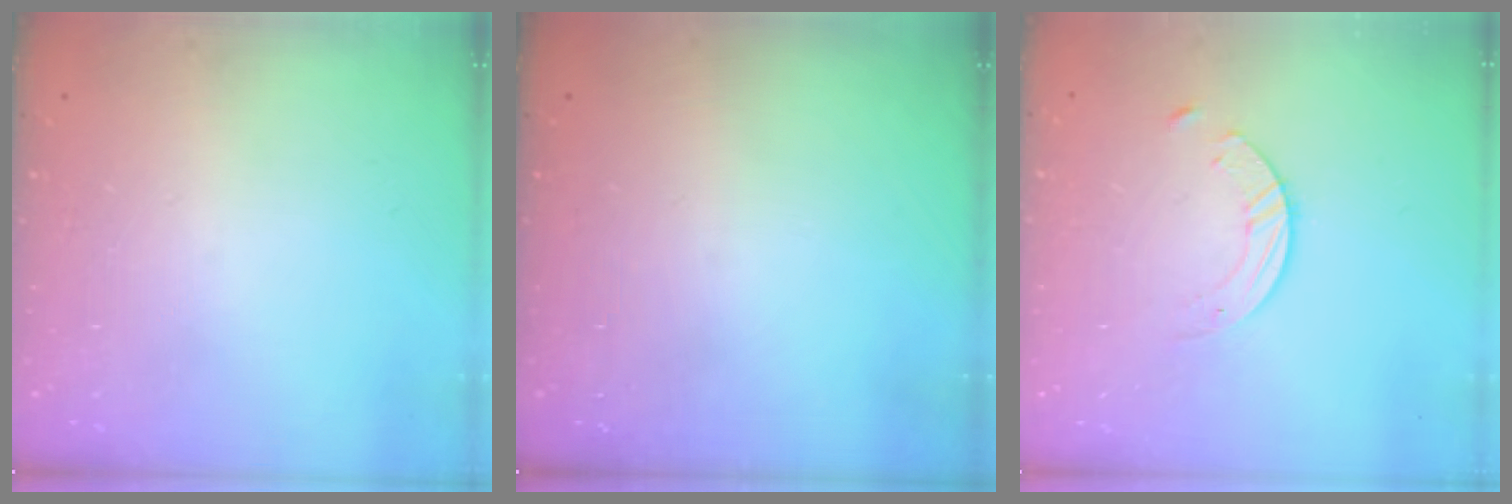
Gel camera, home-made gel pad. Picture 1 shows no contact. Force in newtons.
{"total": 0.0}
{"total": 1.4, "press": 1.4, "slide": 0.2}